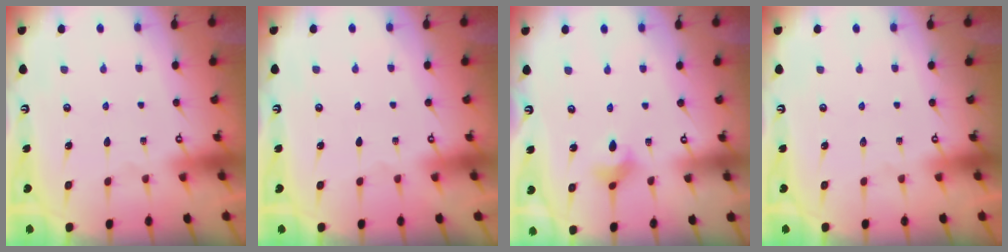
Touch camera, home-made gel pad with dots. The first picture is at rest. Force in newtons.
{"total": 0.0}
{"total": 2.7, "press": 2.7, "slide": 0.4}
{"total": 0.0}